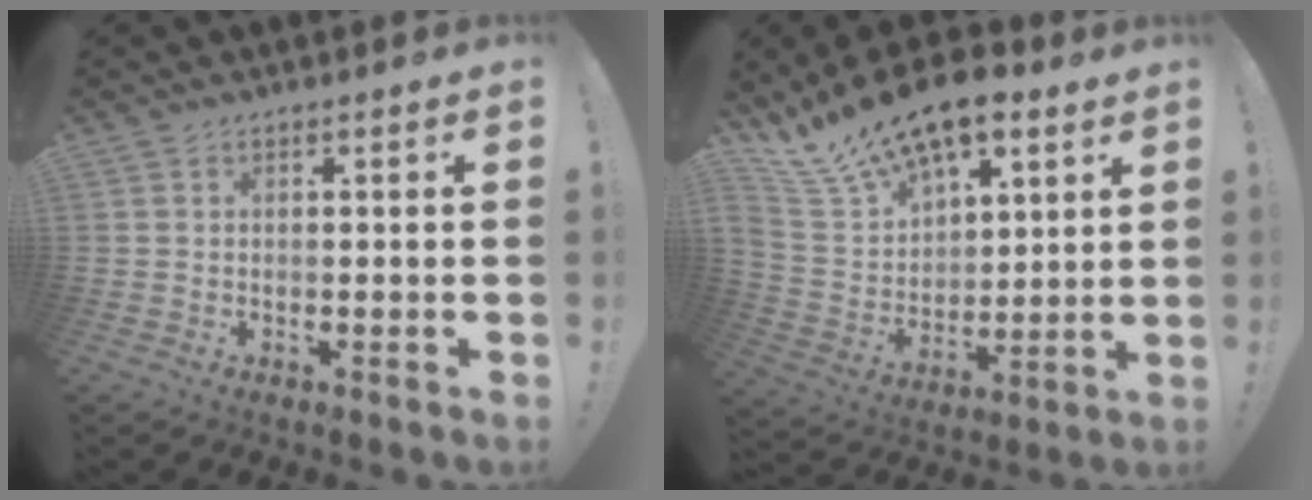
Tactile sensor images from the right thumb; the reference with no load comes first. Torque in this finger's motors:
{"motor_torque": [1.19, 3.41, 0.99, 0.87, 0.52]}